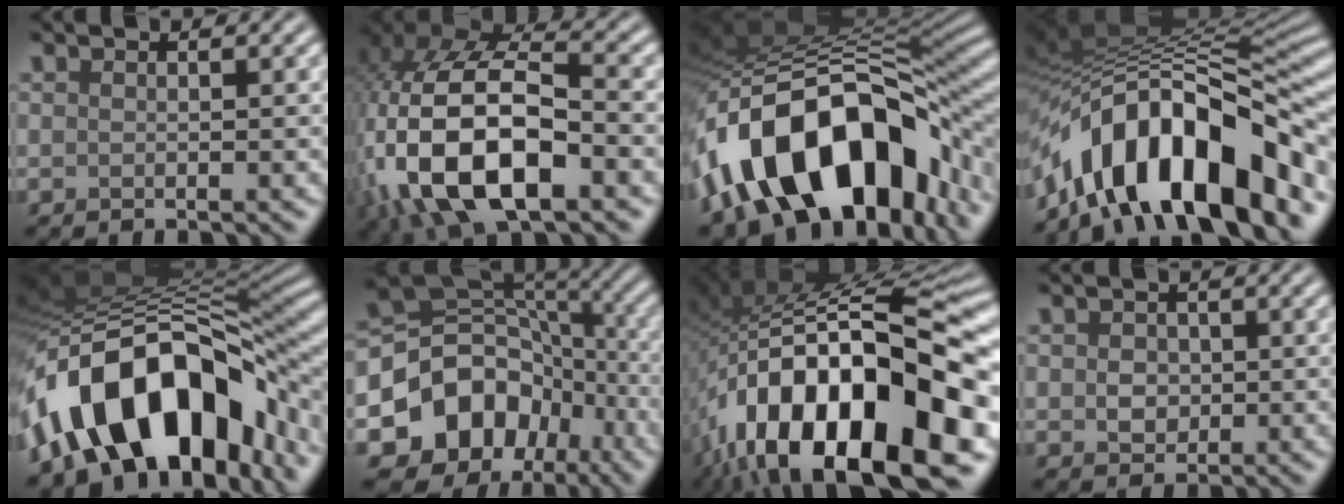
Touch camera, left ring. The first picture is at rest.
{"total": 15.8, "force": [-5.0, 8.4, 12.5], "torque": [-0.256, -0.010, -0.087]}
{"total": 16.5, "force": [-7.0, 9.1, 11.9], "torque": [-0.191, 0.021, -0.119]}
{"total": 14.9, "force": [-7.0, 6.3, 11.5], "torque": [-0.179, 0.025, -0.128]}
{"total": 15.5, "force": [-6.2, 8.6, 11.4], "torque": [-0.178, 0.024, -0.112]}
{"total": 11.5, "force": [-4.4, 9.2, 5.3], "torque": [-0.109, -0.002, -0.083]}
{"total": 19.1, "force": [-7.5, 7.6, 15.8], "torque": [-0.258, 0.026, -0.127]}
{"total": 2.2, "force": [0.1, 1.8, 1.3], "torque": [-0.019, 0.003, -0.001]}